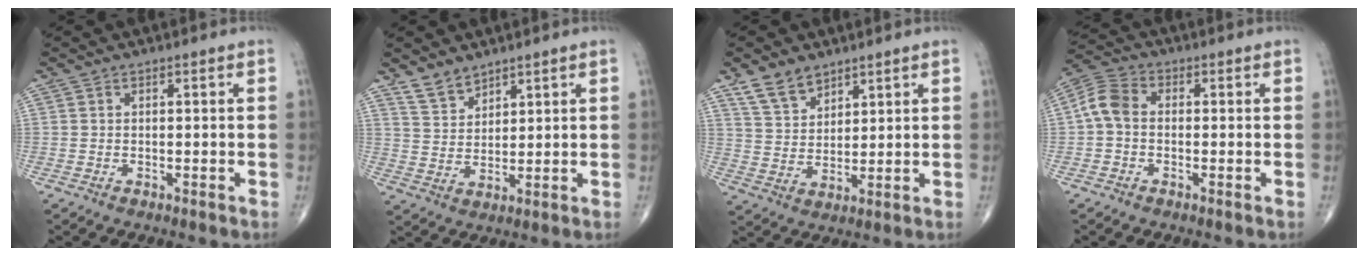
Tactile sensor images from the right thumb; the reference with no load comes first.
{"total": 5.0, "force": [4.2, 2.3, 1.4], "torque": [-0.014, -0.027, 0.088]}
{"total": 7.2, "force": [5.2, 4.0, 2.8], "torque": [-0.035, -0.028, 0.107]}
{"total": 5.8, "force": [-0.3, 4.1, 4.1], "torque": [-0.076, 0.018, -0.018]}